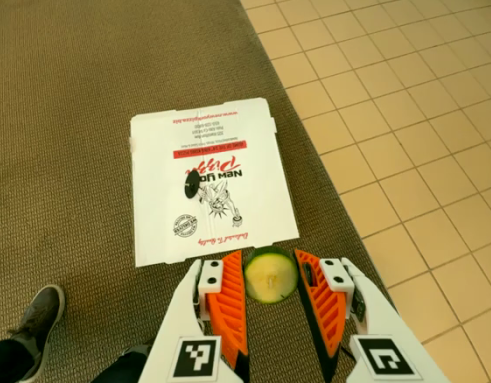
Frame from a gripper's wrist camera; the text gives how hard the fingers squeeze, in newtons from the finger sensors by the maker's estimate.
{"total": 7.1, "left": 7.2, "right": 6.9}